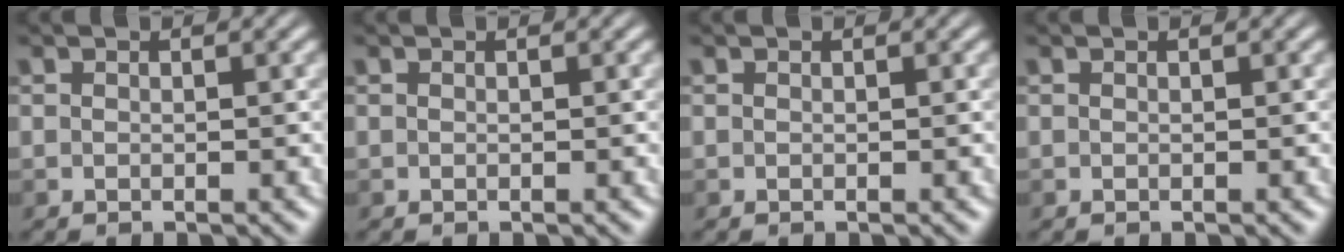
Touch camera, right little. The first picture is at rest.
{"total": 0.0}
{"total": 0.0}
{"total": 0.0}